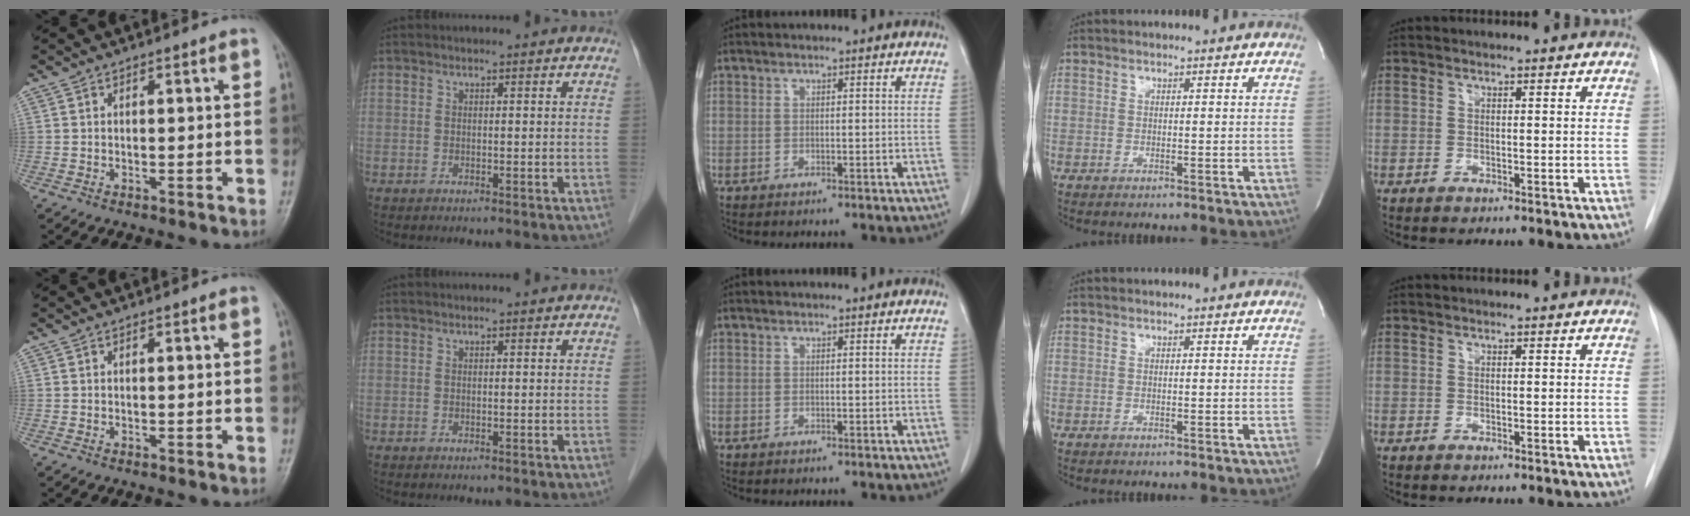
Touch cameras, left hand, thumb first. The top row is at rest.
{}